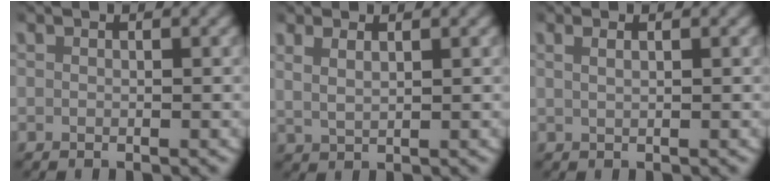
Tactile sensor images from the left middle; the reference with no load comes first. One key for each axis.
{"total": 1.9, "fx": 1.2, "fy": 0.9, "fz": 1.2, "tx": -0.030, "ty": -0.001, "tz": 0.029}
{"total": 0.8, "fx": 0.4, "fy": 0.1, "fz": 0.7, "tx": -0.014, "ty": 0.001, "tz": 0.010}